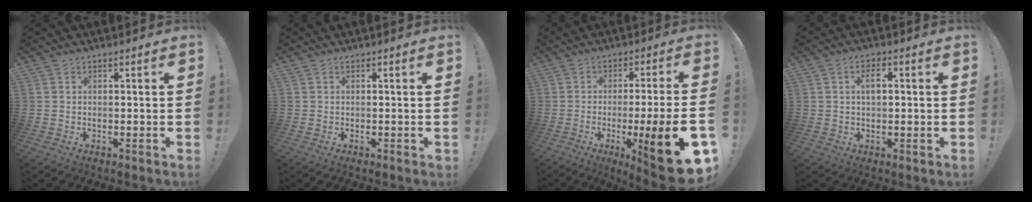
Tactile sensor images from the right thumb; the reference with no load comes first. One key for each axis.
{"total": 0.0}
{"total": 17.8, "fx": -6.1, "fy": 1.1, "fz": 16.7, "tx": -0.248, "ty": 0.015, "tz": -0.083}
{"total": 4.0, "fx": 0.8, "fy": 1.8, "fz": 3.4, "tx": -0.045, "ty": 0.001, "tz": 0.009}